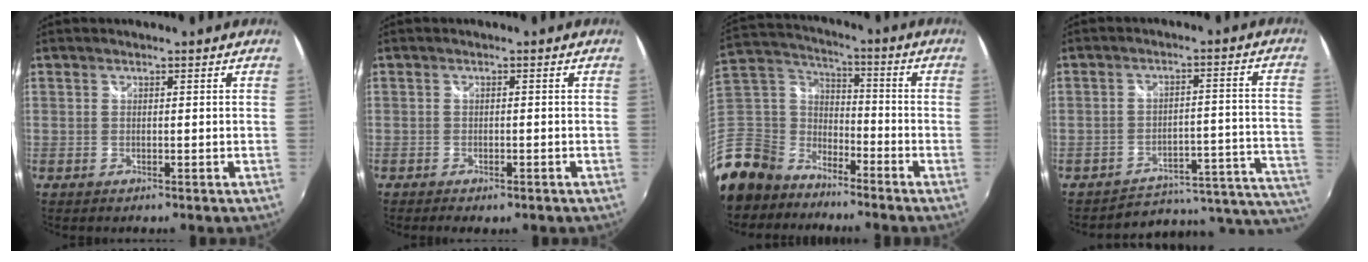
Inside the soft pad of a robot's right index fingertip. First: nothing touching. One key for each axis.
{"total": 2.8, "fx": -2.0, "fy": 1.2, "fz": 1.5, "tx": -0.034, "ty": -0.011, "tz": -0.031}
{"total": 17.1, "fx": -10.5, "fy": 12.5, "fz": 5.0, "tx": -0.186, "ty": 0.025, "tz": -0.199}
{"total": 15.8, "fx": -12.6, "fy": 6.6, "fz": 6.8, "tx": -0.076, "ty": 0.010, "tz": -0.145}